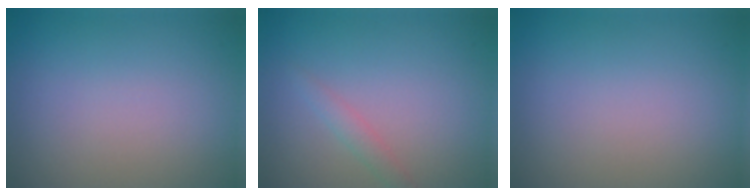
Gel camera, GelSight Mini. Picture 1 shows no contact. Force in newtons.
{"total": 1.3, "press": 1.3, "slide": 0.1}
{"total": 0.0}